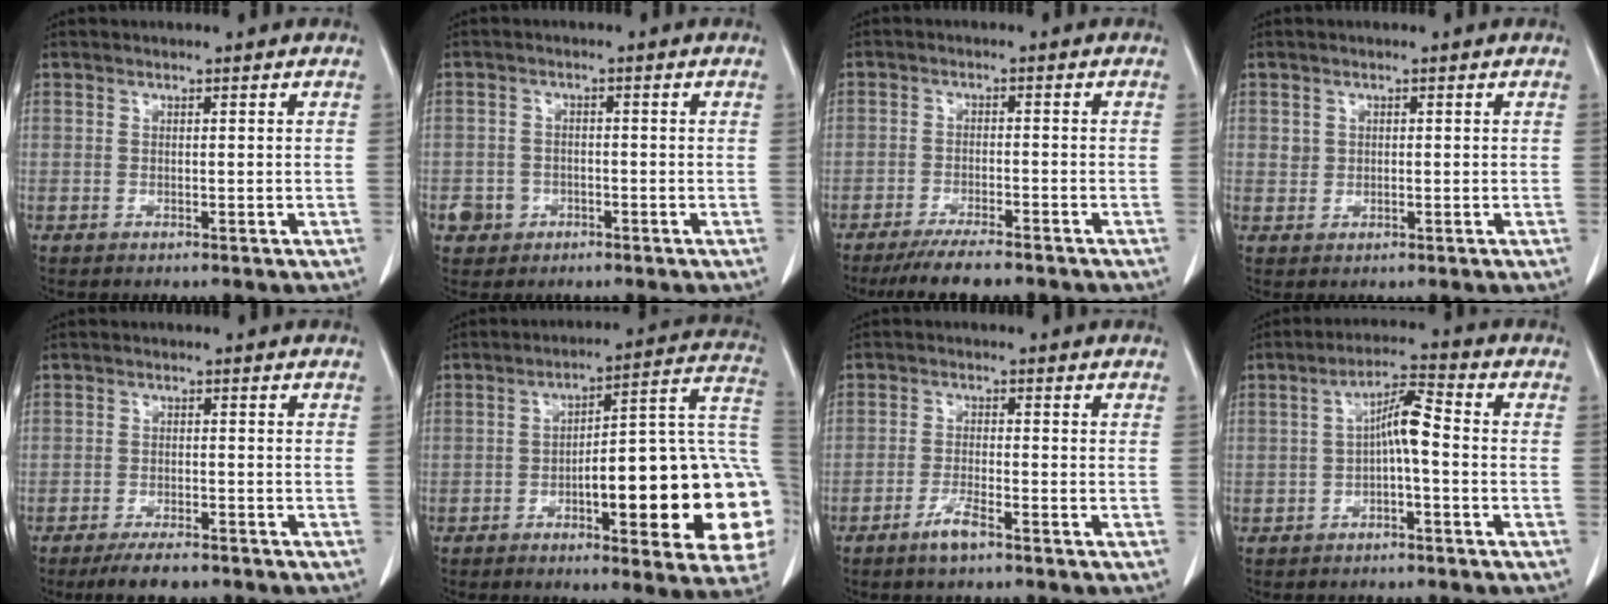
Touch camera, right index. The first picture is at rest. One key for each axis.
{"total": 3.3, "fx": -1.4, "fy": 3.0, "fz": 0.4, "tx": -0.001, "ty": 0.011, "tz": -0.019}
{"total": 6.7, "fx": -5.7, "fy": 1.2, "fz": 3.3, "tx": -0.051, "ty": -0.012, "tz": -0.094}
{"total": 1.4, "fx": 0.4, "fy": 1.3, "fz": 0.4, "tx": -0.003, "ty": 0.001, "tz": 0.007}
{"total": 4.7, "fx": -3.9, "fy": 1.4, "fz": 2.2, "tx": -0.036, "ty": -0.003, "tz": -0.062}
{"total": 22.5, "fx": -4.1, "fy": 4.4, "fz": 21.7, "tx": -0.205, "ty": 0.029, "tz": -0.048}
{"total": 3.4, "fx": -2.4, "fy": 0.3, "fz": 2.3, "tx": -0.050, "ty": -0.002, "tz": -0.046}
{"total": 5.6, "fx": -0.7, "fy": 1.0, "fz": 5.4, "tx": -0.097, "ty": 0.022, "tz": -0.013}